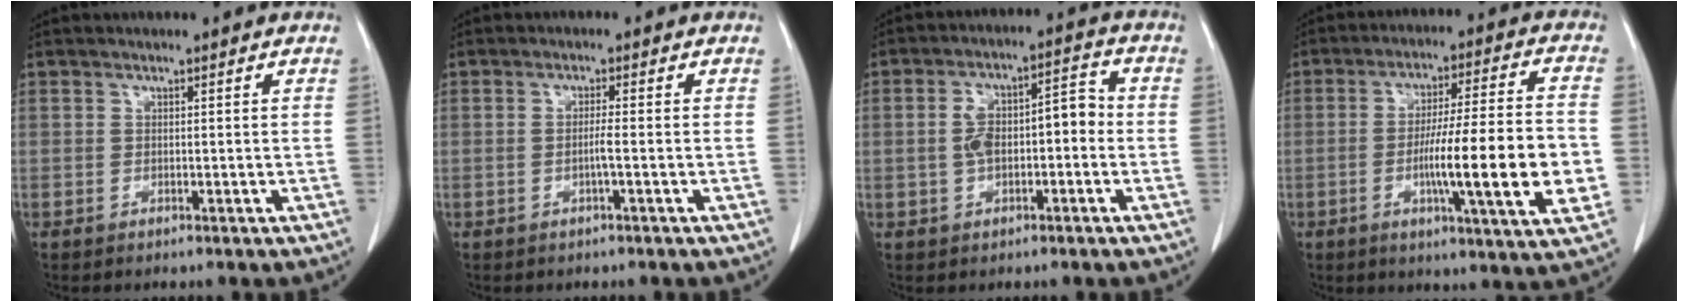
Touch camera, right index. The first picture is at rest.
{"total": 1.8, "force": [-0.5, -0.2, 1.7], "torque": [-0.032, 0.000, -0.010]}
{"total": 8.0, "force": [-0.9, 3.6, 7.0], "torque": [-0.128, 0.041, -0.014]}
{"total": 16.8, "force": [-3.4, 0.6, 16.4], "torque": [-0.241, -0.002, -0.054]}